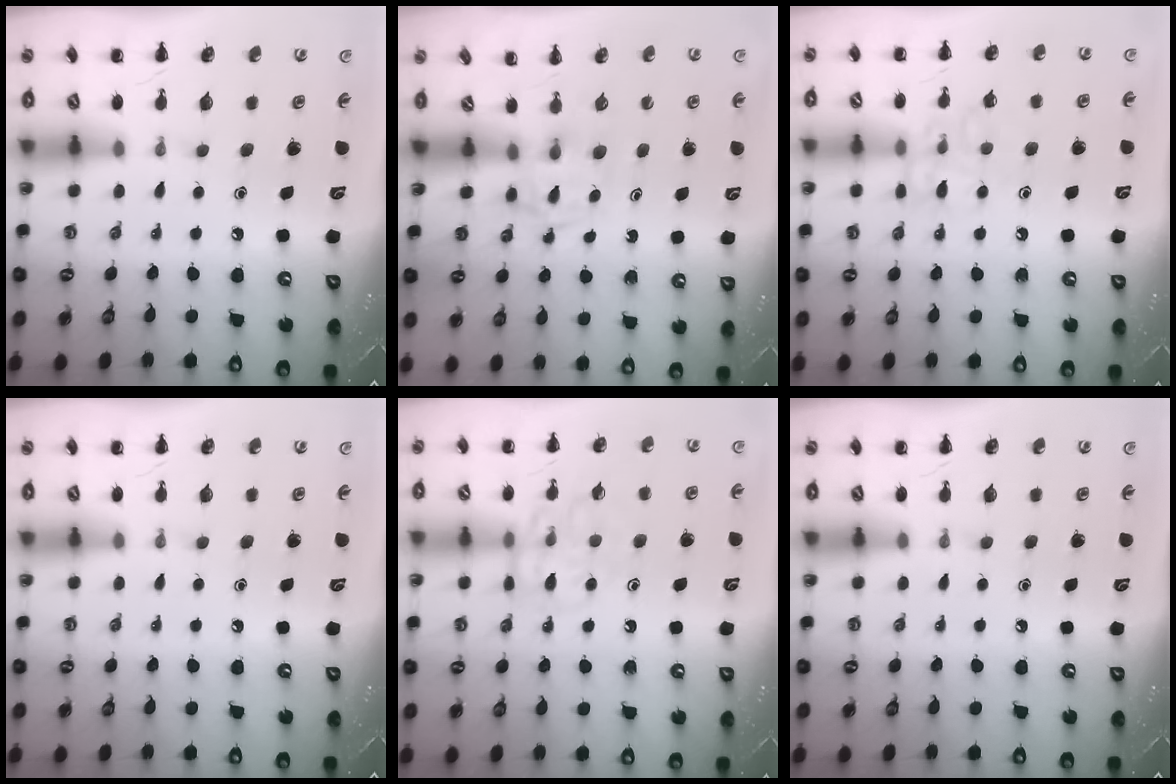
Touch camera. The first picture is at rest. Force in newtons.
{"total": 2.5, "press": 2.2, "slide": 1.3}
{"total": 9.9, "press": 9.8, "slide": 0.7}
{"total": 0.0}
{"total": 10.7, "press": 10.7, "slide": 0.8}
{"total": 0.0}